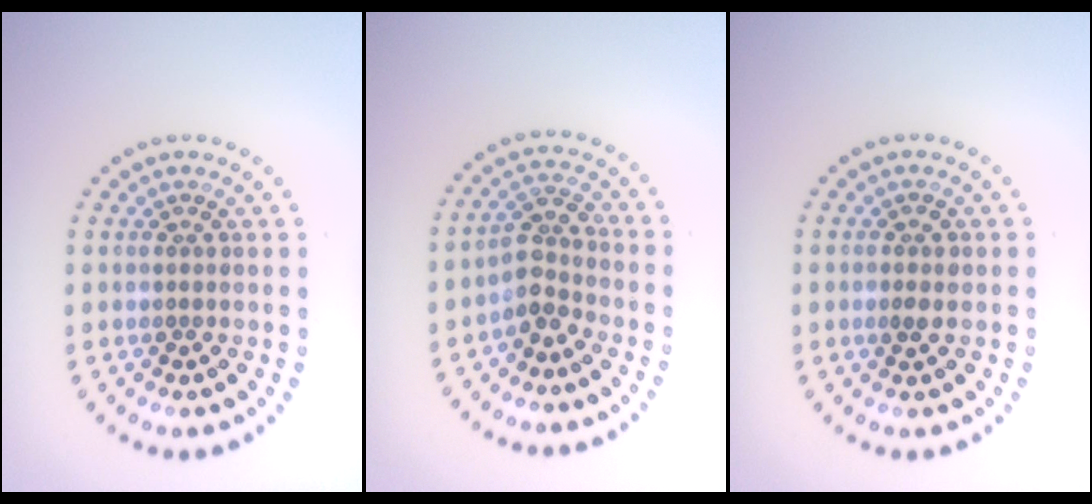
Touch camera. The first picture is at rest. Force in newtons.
{"total": 2.7, "press": 2.1, "slide": 1.7}
{"total": 1.2, "press": 1.2, "slide": 0.0}